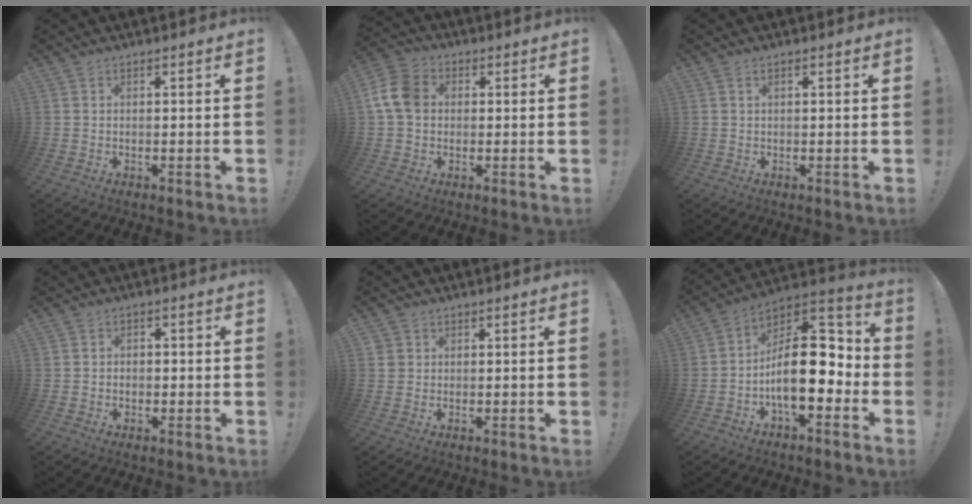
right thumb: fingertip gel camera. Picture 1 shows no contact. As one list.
[{"total": 10.3, "force": [1.2, 7.8, 6.6], "torque": [-0.128, 0.014, 0.028]}, {"total": 1.0, "force": [0.3, 0.2, 0.9], "torque": [-0.025, 0.004, 0.005]}, {"total": 2.3, "force": [-1.3, 1.6, 0.9], "torque": [-0.016, 0.010, -0.024]}, {"total": 1.8, "force": [0.8, 1.6, 0.3], "torque": [-0.003, 0.000, 0.014]}, {"total": 19.9, "force": [-2.1, 10.5, 16.8], "torque": [-0.266, 0.012, -0.027]}]